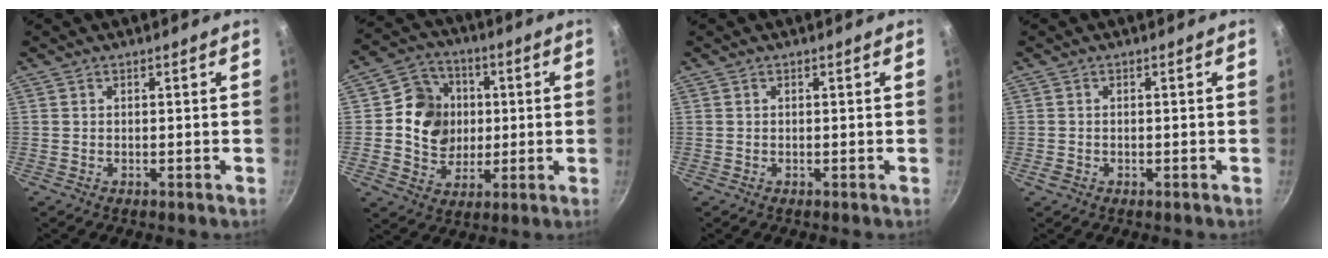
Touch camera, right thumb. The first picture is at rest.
{"total": 12.4, "force": [1.1, 11.2, 5.2], "torque": [-0.046, 0.007, 0.013]}
{"total": 0.0}
{"total": 1.2, "force": [-0.6, 0.9, 0.7], "torque": [-0.014, 0.001, -0.011]}